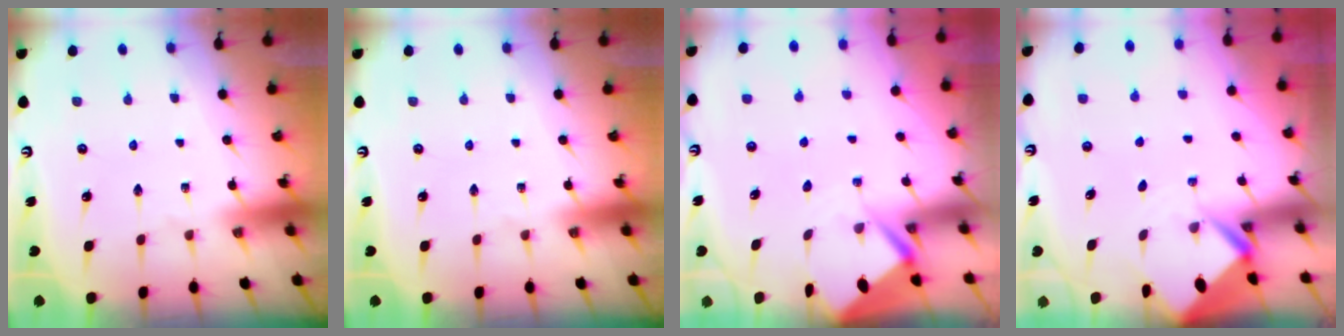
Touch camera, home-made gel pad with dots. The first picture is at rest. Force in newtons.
{"total": 0.0}
{"total": 3.6, "press": 3.6, "slide": 0.3}
{"total": 3.1, "press": 3.1, "slide": 0.1}